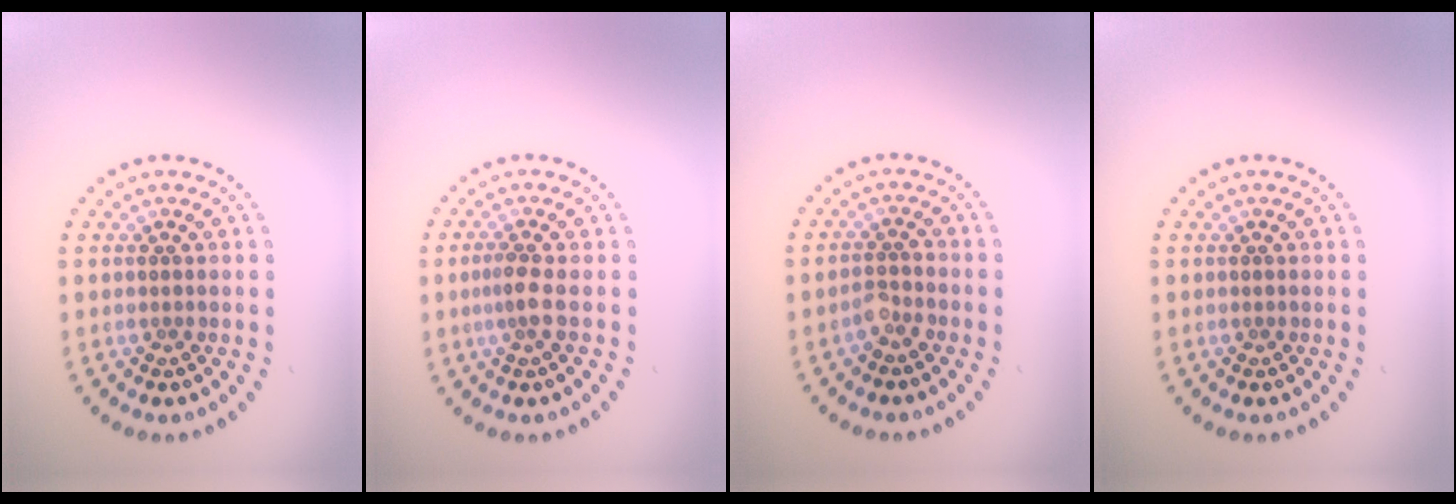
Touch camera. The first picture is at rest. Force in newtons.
{"total": 1.8, "press": 1.4, "slide": 1.2}
{"total": 1.6, "press": 1.4, "slide": 0.9}
{"total": 0.0}